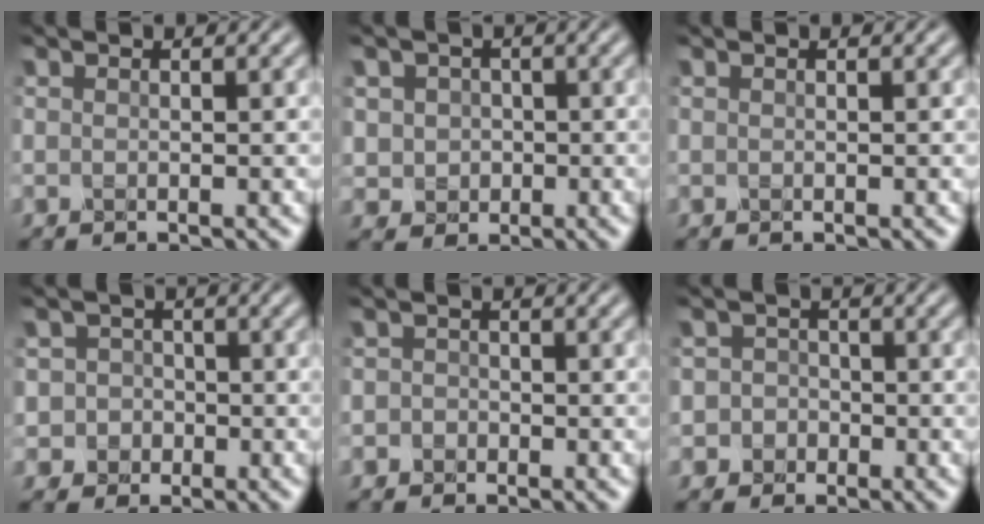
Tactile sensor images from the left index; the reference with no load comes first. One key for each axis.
{"total": 2.8, "fx": 0.1, "fy": 2.6, "fz": 0.8, "tx": -0.002, "ty": 0.002, "tz": -0.006}
{"total": 0.0}
{"total": 3.4, "fx": -0.9, "fy": 3.2, "fz": 0.4, "tx": 0.025, "ty": 0.007, "tz": -0.034}
{"total": 1.2, "fx": -0.3, "fy": 1.2, "fz": 0.2, "tx": 0.012, "ty": 0.001, "tz": -0.014}
{"total": 3.3, "fx": -1.1, "fy": 3.0, "fz": 0.4, "tx": 0.029, "ty": 0.007, "tz": -0.041}